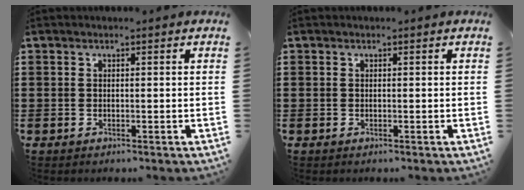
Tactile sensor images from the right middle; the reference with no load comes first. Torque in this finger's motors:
{"motor_torque": [-0.03, 0.03, 0.04, 0.00]}